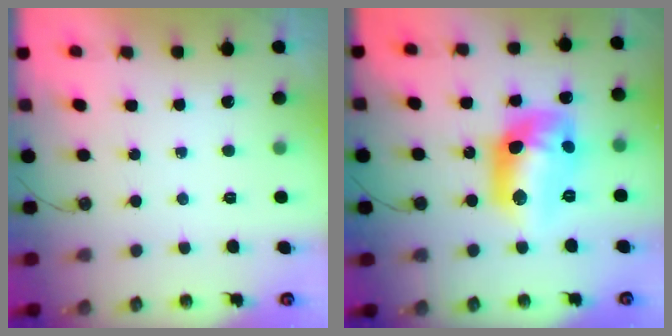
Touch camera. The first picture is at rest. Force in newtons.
{"total": 15.2, "press": 15.1, "slide": 1.2}